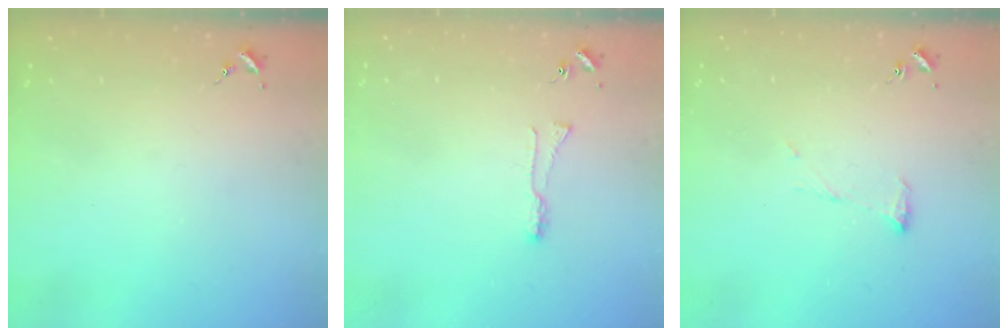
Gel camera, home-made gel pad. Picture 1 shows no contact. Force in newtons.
{"total": 6.0, "press": 6.0, "slide": 0.7}
{"total": 6.5, "press": 6.4, "slide": 0.7}